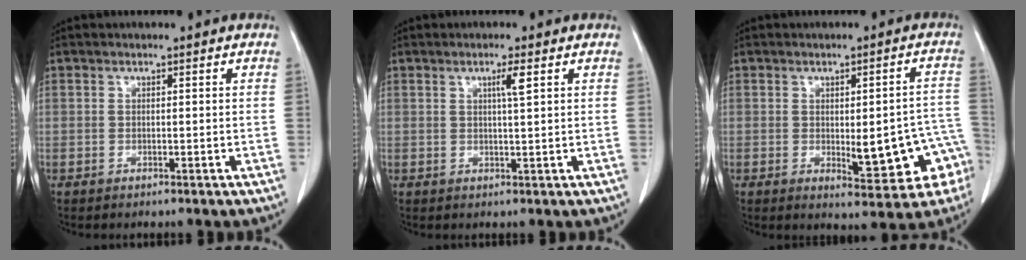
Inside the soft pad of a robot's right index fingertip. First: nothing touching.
{"total": 2.2, "force": [0.9, -0.3, 2.0], "torque": [-0.037, -0.003, 0.016]}
{"total": 11.7, "force": [-3.0, 3.6, 10.8], "torque": [-0.105, 0.021, -0.025]}